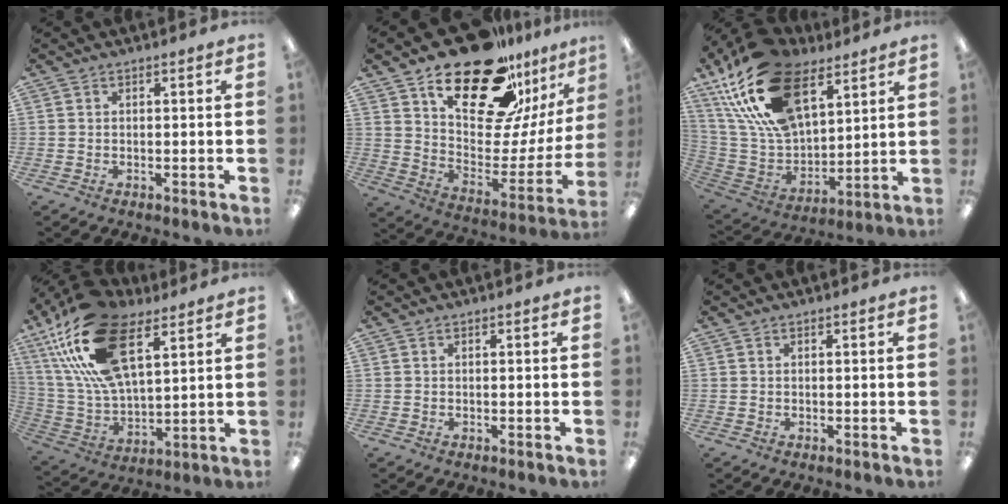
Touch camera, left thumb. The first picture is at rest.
{"total": 24.9, "force": [17.5, 11.4, 13.6], "torque": [-0.198, -0.117, 0.304]}
{"total": 25.3, "force": [14.3, 14.1, 15.4], "torque": [-0.317, -0.063, 0.261]}
{"total": 24.1, "force": [13.2, 11.7, 16.4], "torque": [-0.354, -0.044, 0.234]}
{"total": 0.0}
{"total": 0.0}